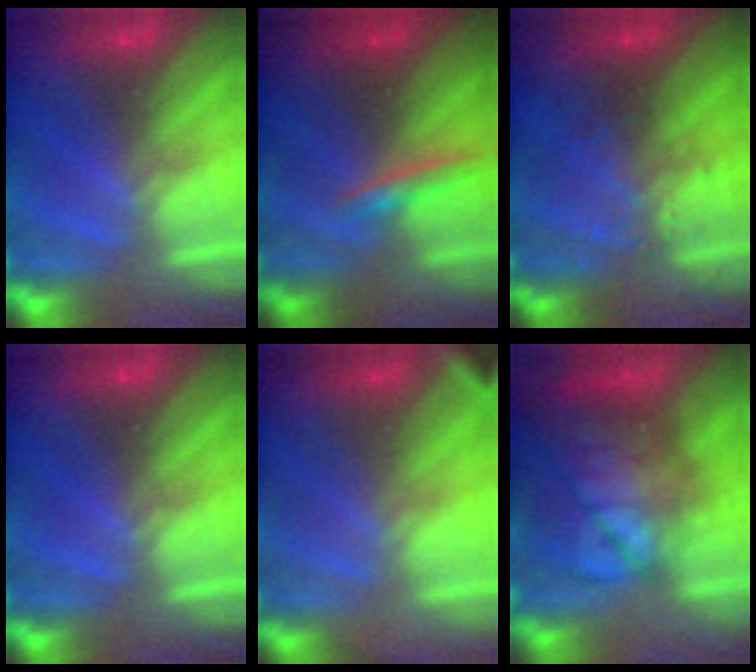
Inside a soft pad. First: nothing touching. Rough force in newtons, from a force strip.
{"total": 1.7}
{"total": 3.3}
{"total": 0.0}
{"total": 2.7}
{"total": 9.5}